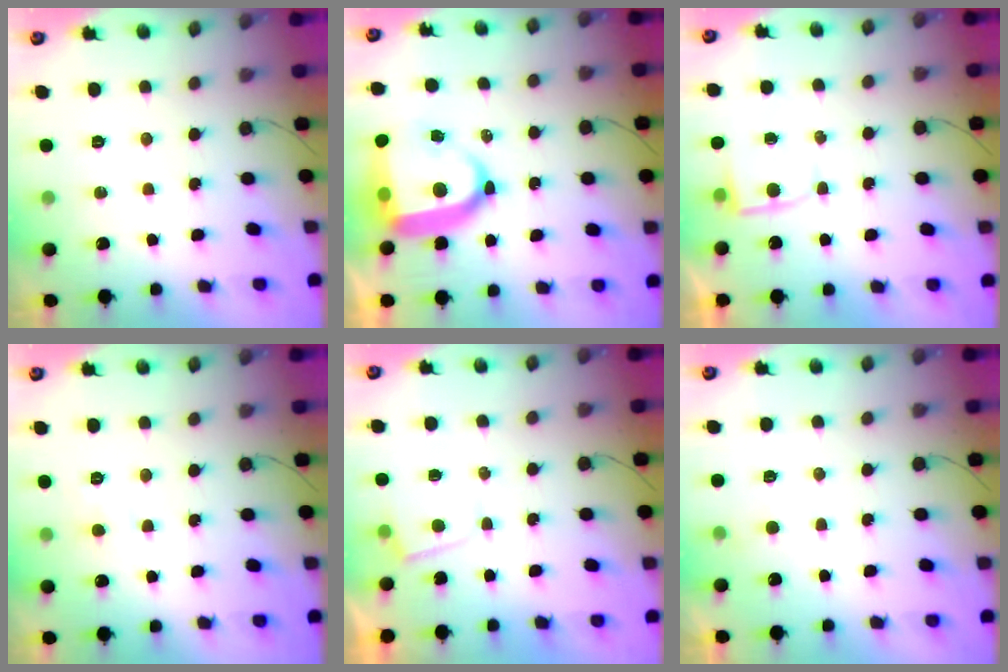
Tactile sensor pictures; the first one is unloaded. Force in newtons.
{"total": 16.8, "press": 16.6, "slide": 2.2}
{"total": 3.7, "press": 3.6, "slide": 0.4}
{"total": 4.6, "press": 4.6, "slide": 0.5}
{"total": 2.3, "press": 2.2, "slide": 0.3}
{"total": 2.5, "press": 2.5, "slide": 0.3}